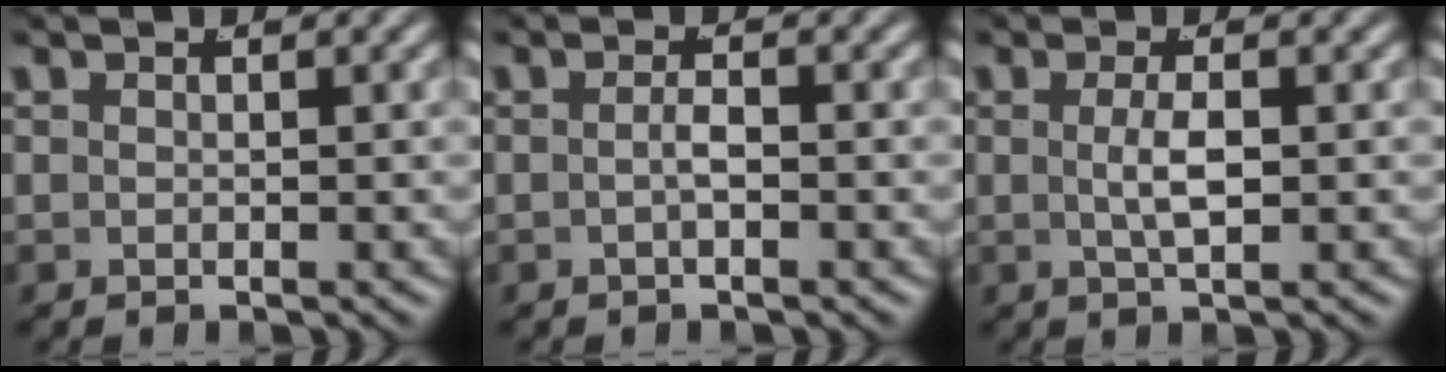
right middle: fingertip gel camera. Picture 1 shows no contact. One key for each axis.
{"total": 1.3, "fx": -0.8, "fy": -0.1, "fz": 1.0, "tx": -0.022, "ty": -0.005, "tz": -0.011}
{"total": 1.9, "fx": -0.2, "fy": -0.2, "fz": 1.9, "tx": -0.037, "ty": -0.008, "tz": 0.003}